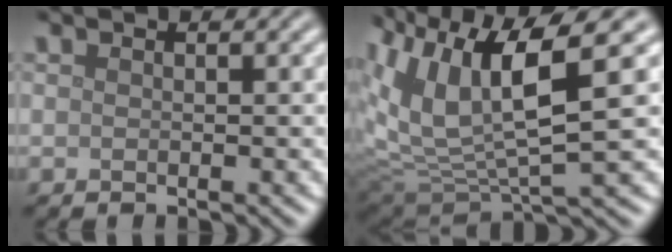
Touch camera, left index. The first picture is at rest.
{"total": 9.5, "force": [3.3, 3.6, 8.2], "torque": [-0.182, -0.009, 0.066]}